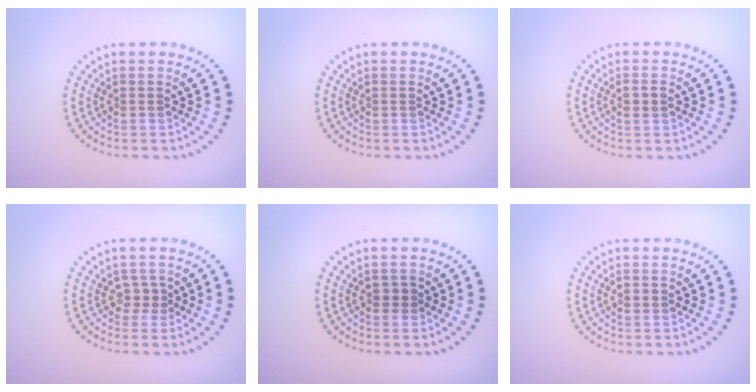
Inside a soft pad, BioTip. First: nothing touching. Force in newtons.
{"total": 0.0}
{"total": 1.1, "press": 1.0, "slide": 0.5}
{"total": 1.4, "press": 1.1, "slide": 0.9}
{"total": 1.2, "press": 1.2, "slide": 0.1}
{"total": 1.0, "press": 1.0, "slide": 0.0}